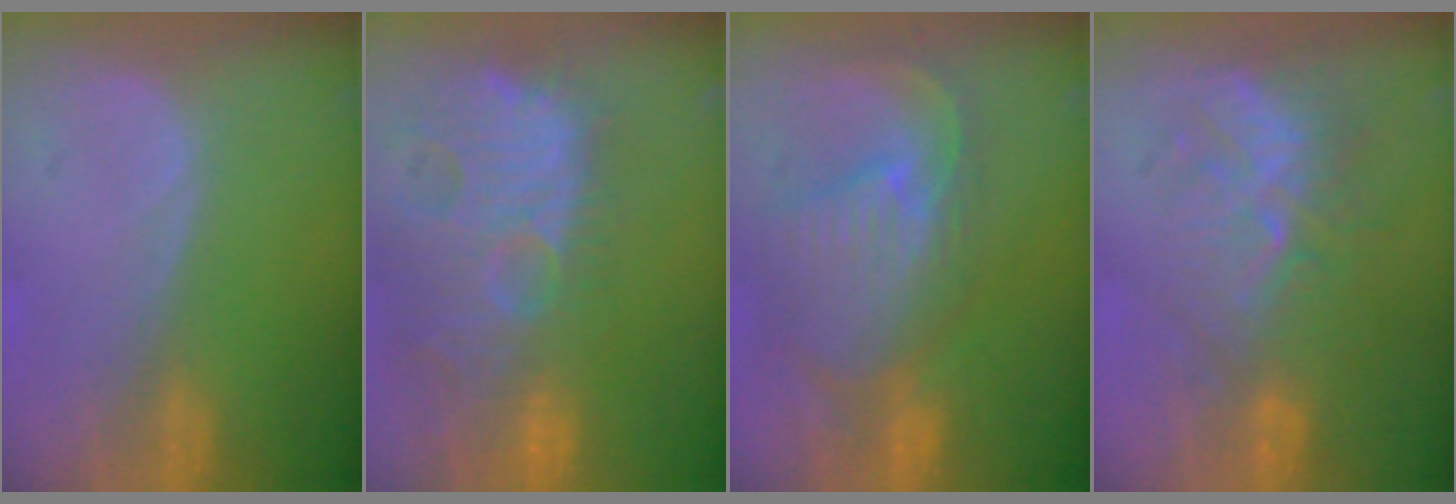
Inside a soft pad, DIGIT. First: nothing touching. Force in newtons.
{"total": 14.7, "press": 12.6, "slide": 7.5}
{"total": 11.1, "press": 9.7, "slide": 5.4}
{"total": 9.0, "press": 8.6, "slide": 2.4}